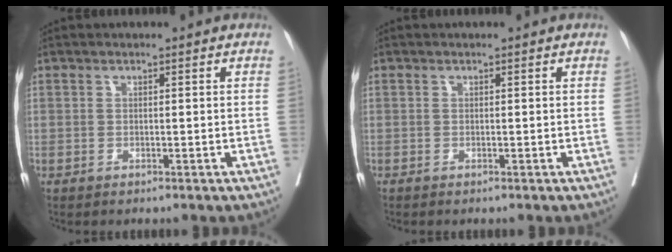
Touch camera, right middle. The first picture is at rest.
{"total": 0.0}